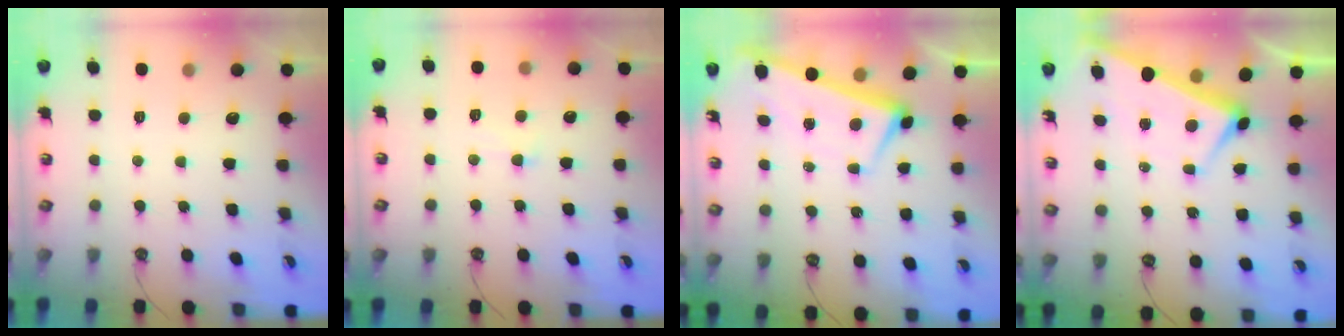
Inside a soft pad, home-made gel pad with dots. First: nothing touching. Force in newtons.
{"total": 0.8, "press": 0.2, "slide": 0.8}
{"total": 1.7, "press": 0.7, "slide": 1.6}
{"total": 3.0, "press": 2.9, "slide": 0.6}